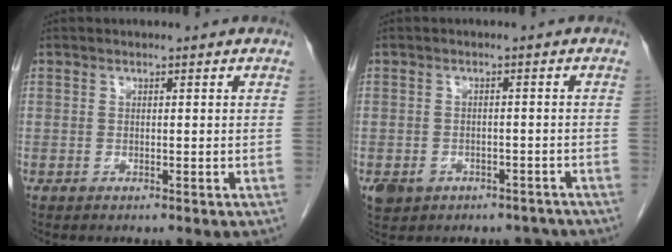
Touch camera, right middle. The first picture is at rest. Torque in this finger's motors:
{"motor_torque": [0.04, -0.03, 0.01, 0.01]}